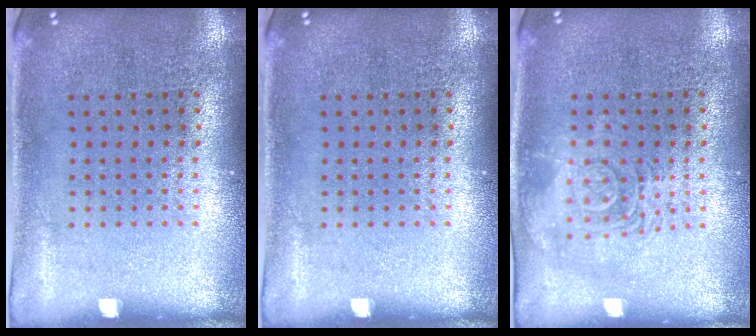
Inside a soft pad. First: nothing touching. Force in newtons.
{"total": 0.0}
{"total": 2.8, "press": 2.8, "slide": 0.4}